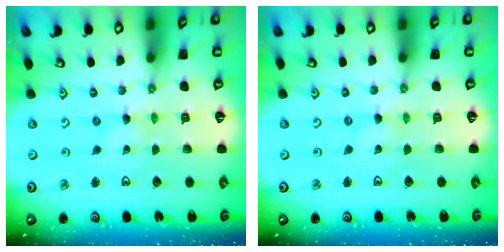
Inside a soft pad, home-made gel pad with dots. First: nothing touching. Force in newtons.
{"total": 0.0}